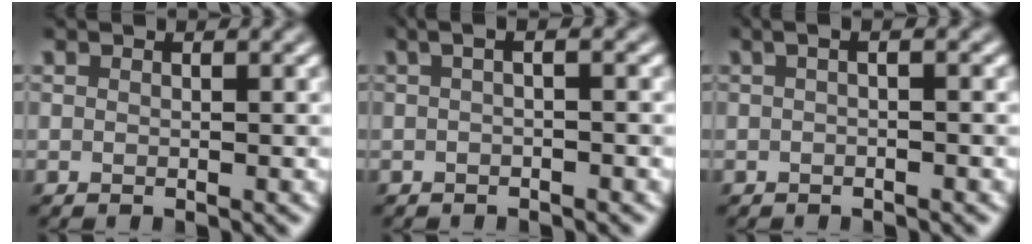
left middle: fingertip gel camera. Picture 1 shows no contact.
{"total": 2.4, "force": [0.4, 0.8, 2.2], "torque": [-0.027, -0.002, -0.008]}
{"total": 2.1, "force": [0.4, 0.7, 1.9], "torque": [-0.021, -0.005, -0.007]}